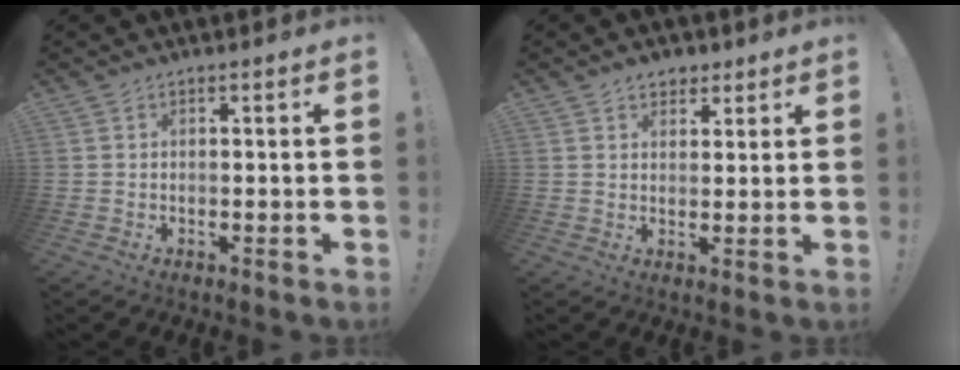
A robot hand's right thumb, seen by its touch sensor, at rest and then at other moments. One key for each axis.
{"total": 4.3, "fx": 2.8, "fy": 3.1, "fz": 1.1, "tx": -0.008, "ty": -0.010, "tz": 0.050}